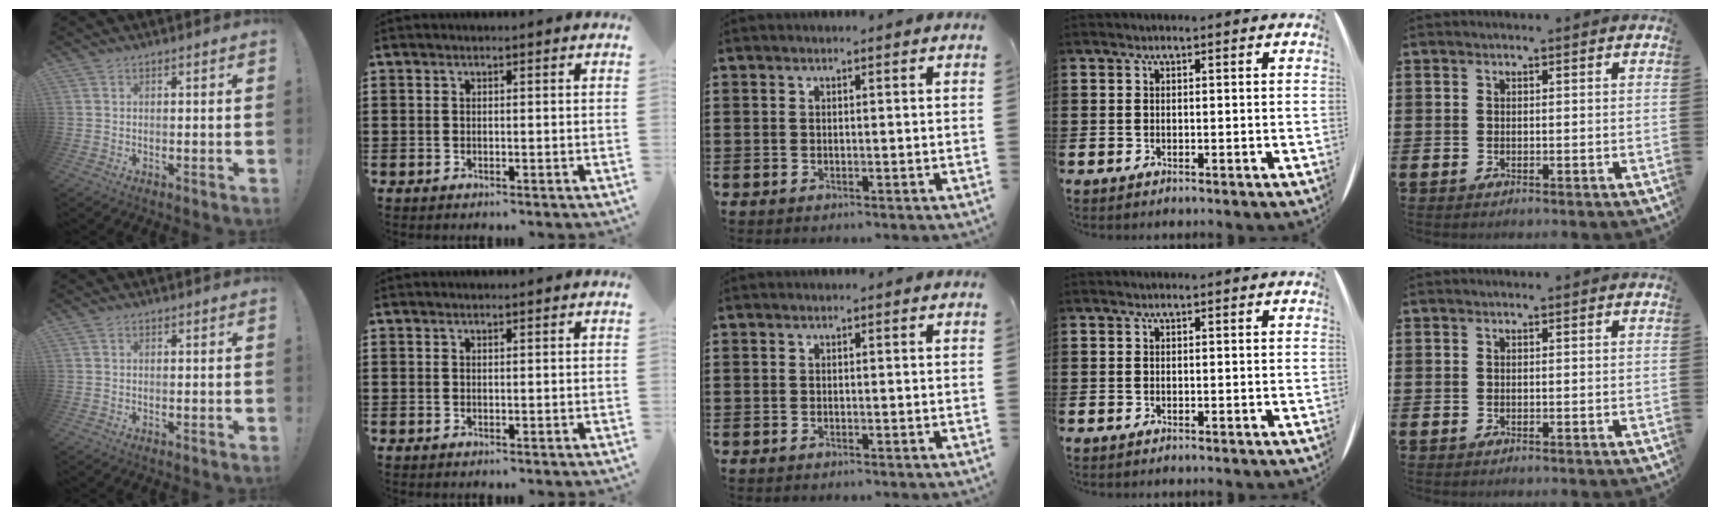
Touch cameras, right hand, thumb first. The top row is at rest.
{}